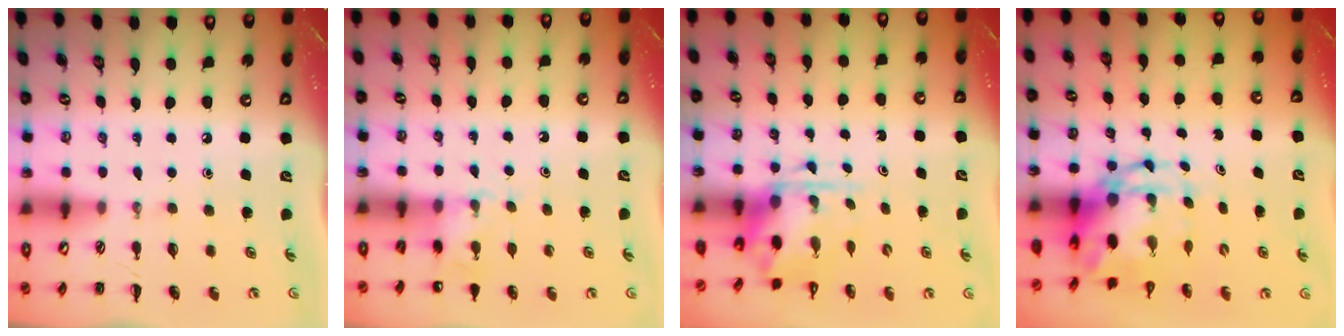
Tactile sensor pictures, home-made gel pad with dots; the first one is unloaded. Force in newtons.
{"total": 5.3, "press": 5.1, "slide": 1.3}
{"total": 3.8, "press": 3.7, "slide": 0.9}
{"total": 6.6, "press": 6.4, "slide": 1.7}